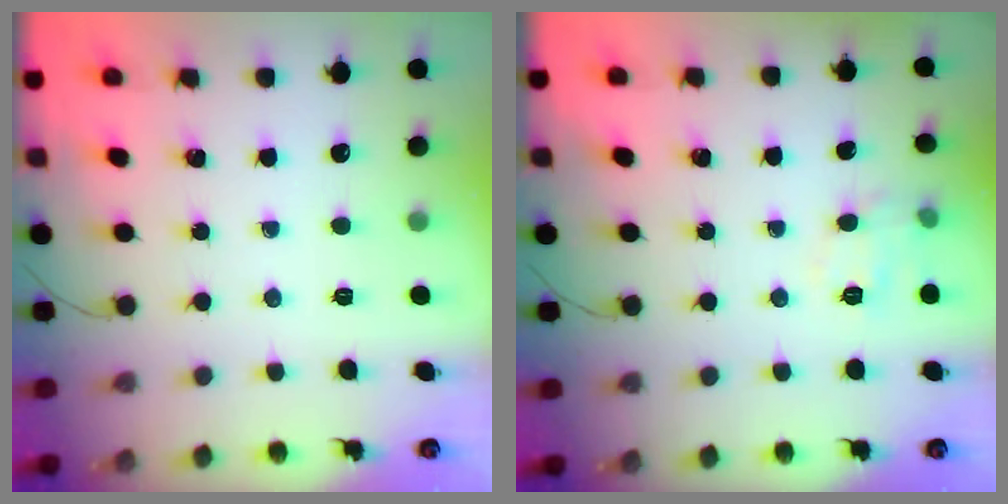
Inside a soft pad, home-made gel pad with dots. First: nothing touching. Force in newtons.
{"total": 8.5, "press": 8.4, "slide": 1.5}